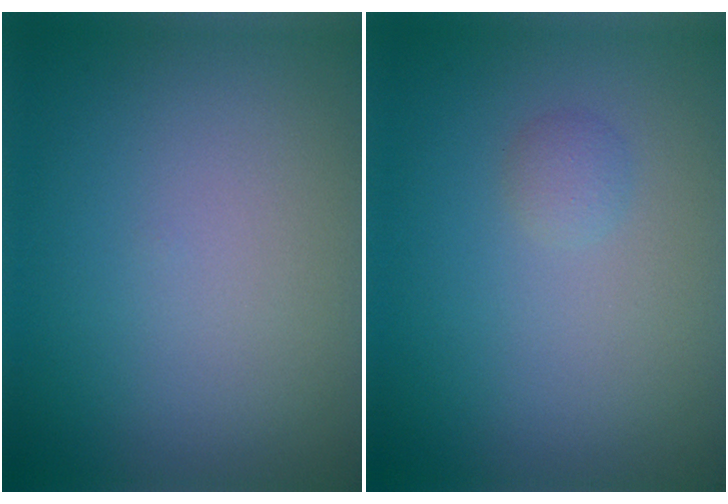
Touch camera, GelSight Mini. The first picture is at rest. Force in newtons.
{"total": 0.9, "press": 0.9, "slide": 0.0}